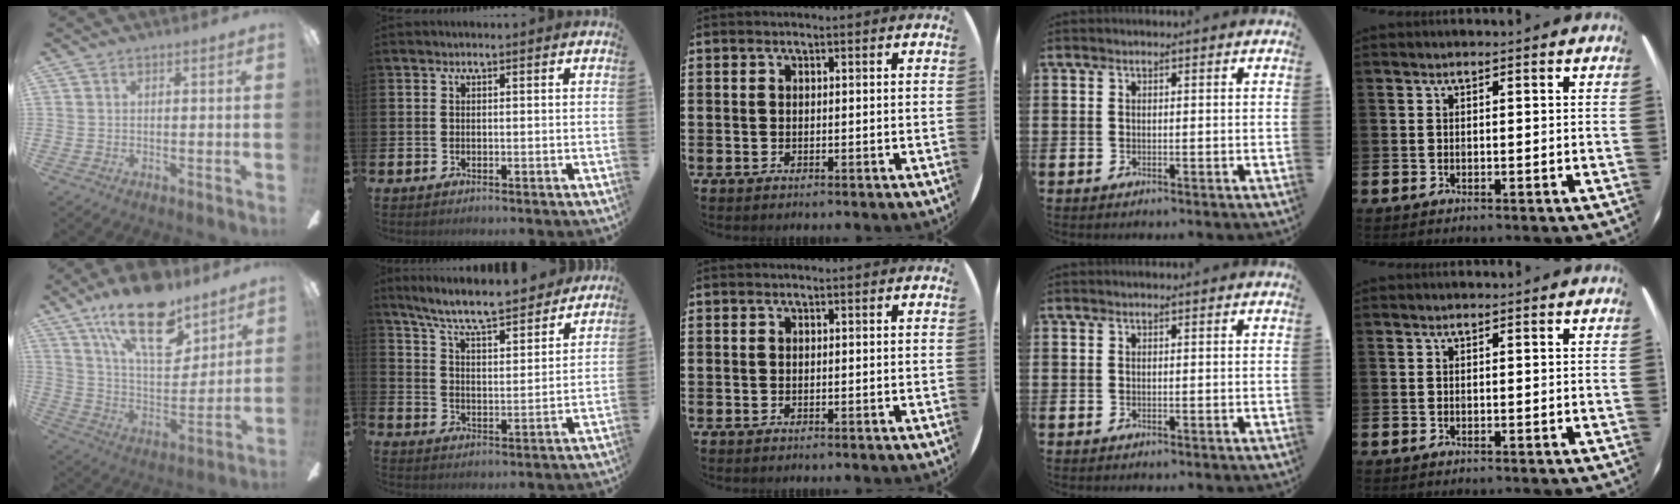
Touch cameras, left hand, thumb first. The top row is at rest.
{"thumb": {"total": 21.8, "force": [14.0, 9.5, 13.7], "torque": [-0.224, -0.074, 0.242]}, "index": {"total": 8.6, "force": [8.0, 0.9, 3.0], "torque": [-0.086, -0.056, 0.139]}}